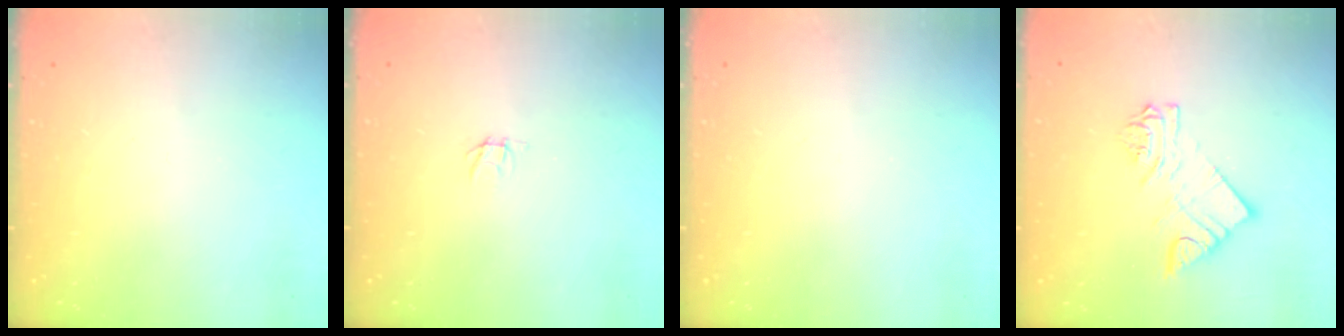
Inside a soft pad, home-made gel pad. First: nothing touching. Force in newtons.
{"total": 1.8, "press": 1.8, "slide": 0.1}
{"total": 0.0}
{"total": 8.0, "press": 8.0, "slide": 0.4}